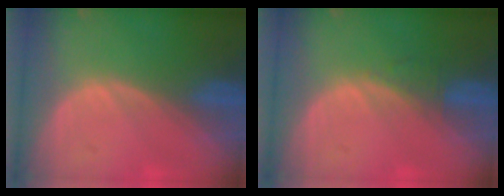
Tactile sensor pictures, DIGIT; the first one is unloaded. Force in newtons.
{"total": 1.2, "press": 1.2, "slide": 0.1}